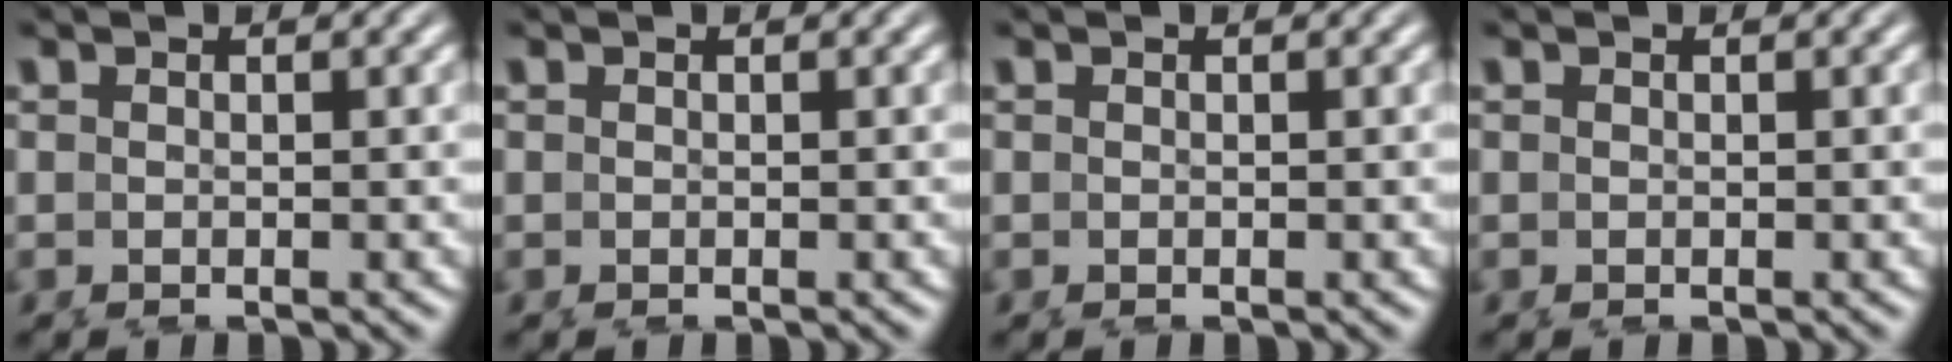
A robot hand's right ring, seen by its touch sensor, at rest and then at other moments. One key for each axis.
{"total": 0.0}
{"total": 0.0}
{"total": 0.0}